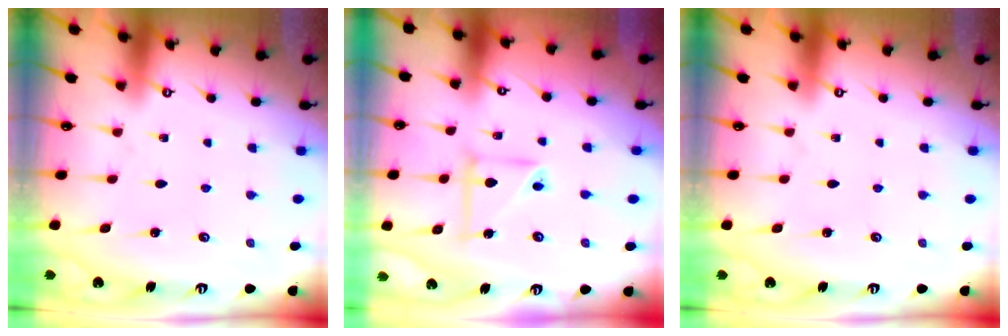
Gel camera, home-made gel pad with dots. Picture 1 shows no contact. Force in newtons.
{"total": 7.4, "press": 7.3, "slide": 1.2}
{"total": 0.0}